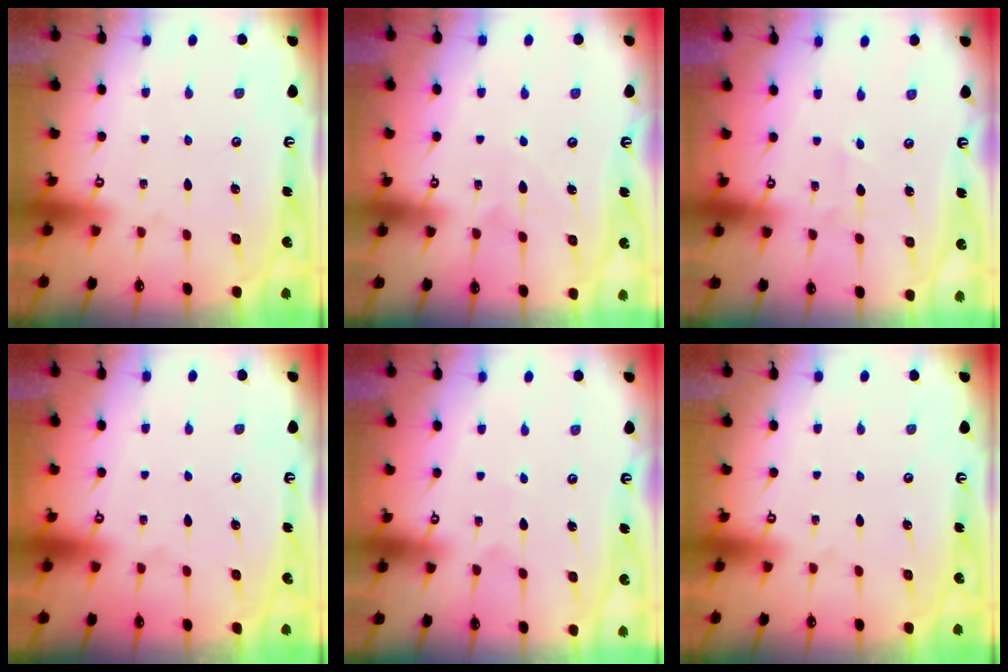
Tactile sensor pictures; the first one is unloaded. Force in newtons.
{"total": 5.1, "press": 5.1, "slide": 0.5}
{"total": 1.5, "press": 1.5, "slide": 0.2}
{"total": 0.0}
{"total": 3.2, "press": 3.2, "slide": 0.4}
{"total": 0.0}